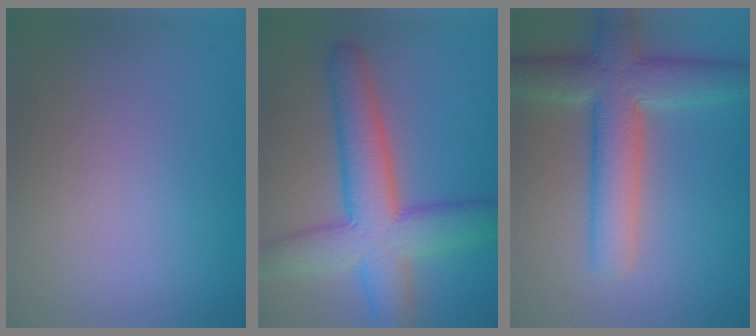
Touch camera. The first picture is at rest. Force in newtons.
{"total": 9.0, "press": 9.0, "slide": 0.5}
{"total": 7.5, "press": 7.5, "slide": 0.2}